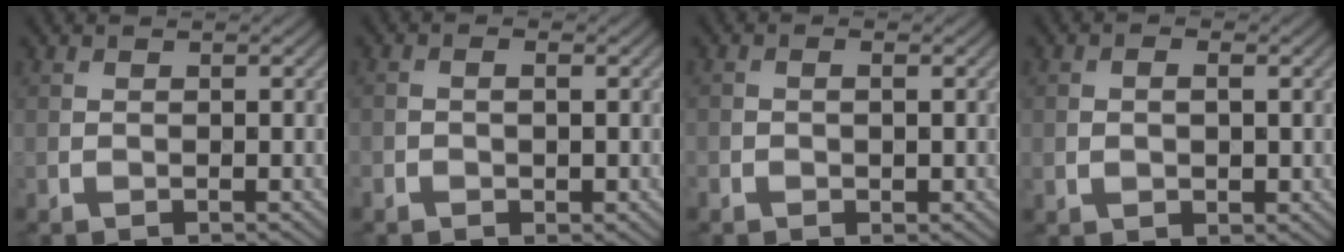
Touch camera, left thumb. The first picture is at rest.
{"total": 2.2, "force": [-0.6, 1.2, 1.7], "torque": [-0.029, -0.002, -0.008]}
{"total": 1.8, "force": [-0.5, 1.0, 1.4], "torque": [-0.025, -0.002, -0.006]}
{"total": 2.7, "force": [-0.1, 1.7, 2.1], "torque": [-0.036, -0.002, -0.001]}